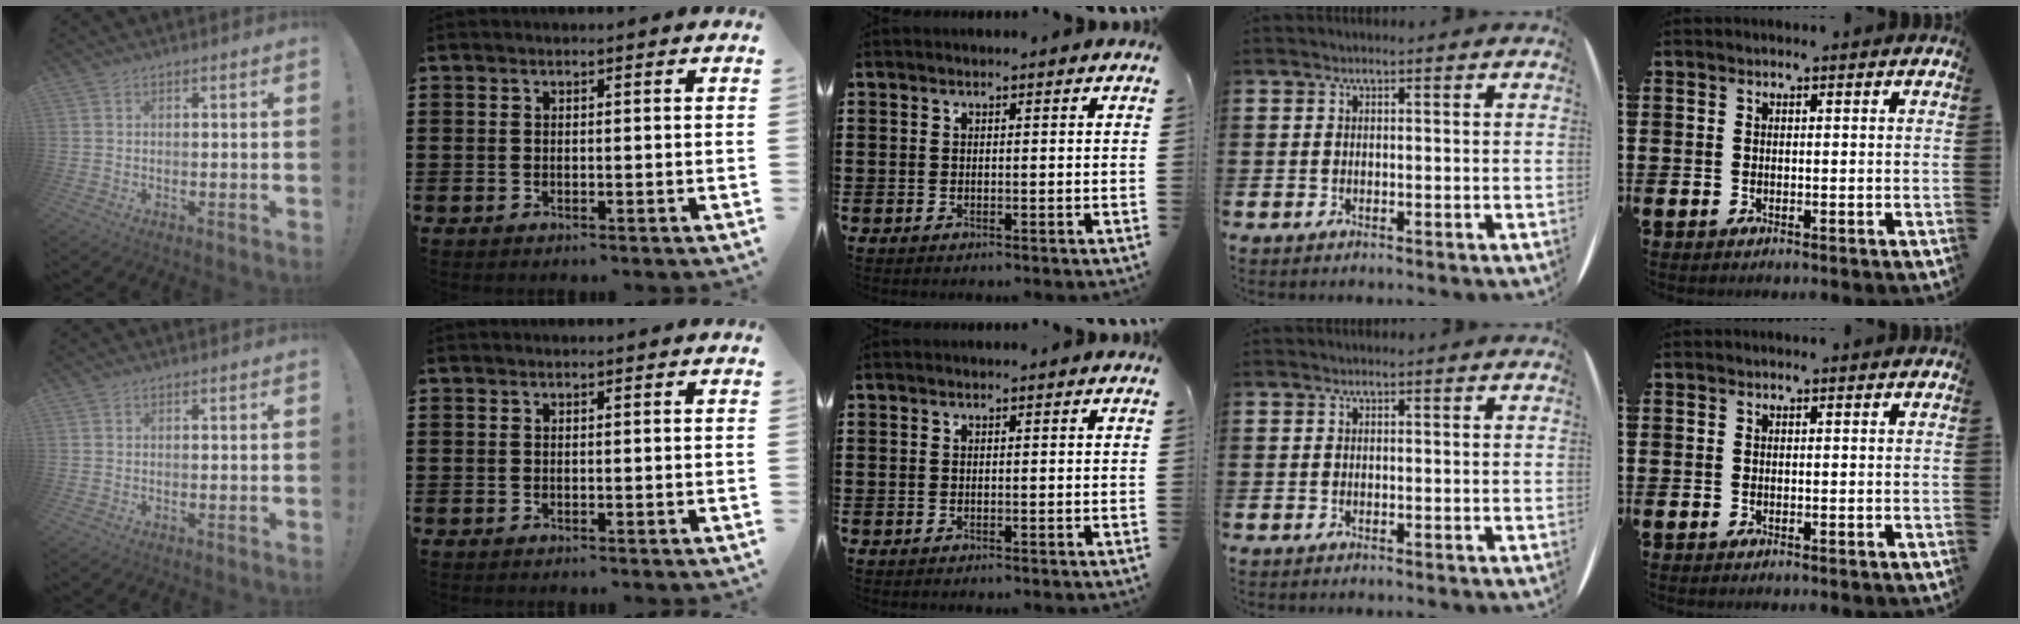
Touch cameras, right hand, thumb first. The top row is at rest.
{}